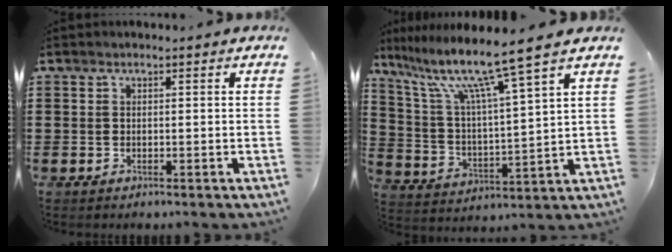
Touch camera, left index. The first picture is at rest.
{"total": 10.7, "force": [8.2, -0.5, 6.8], "torque": [-0.163, -0.049, 0.130]}